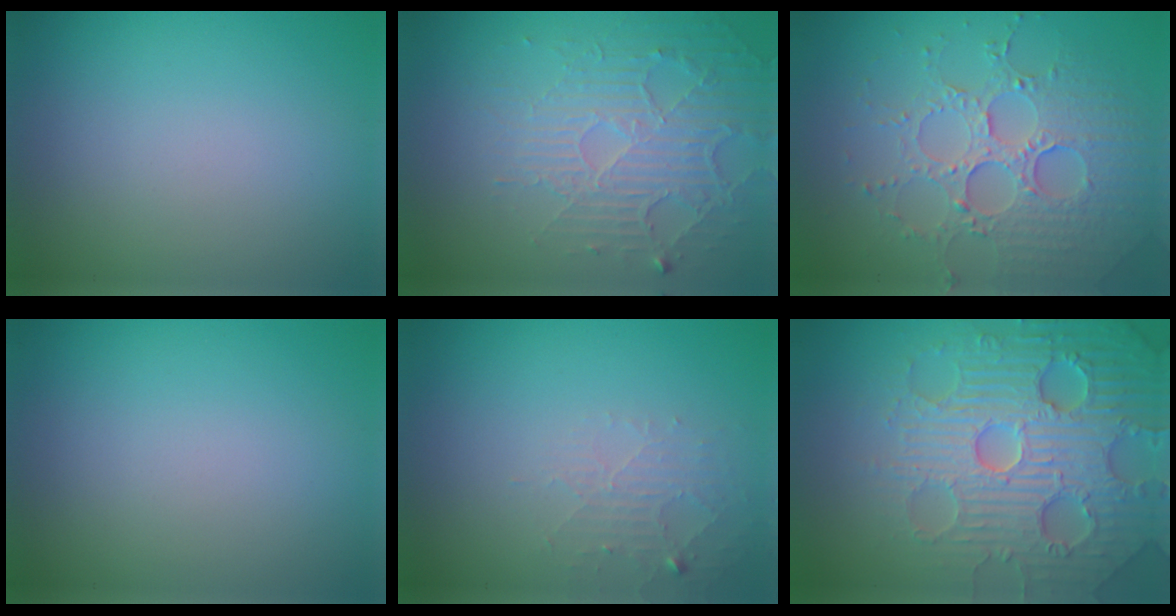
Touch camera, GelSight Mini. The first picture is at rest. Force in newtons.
{"total": 5.6, "press": 3.4, "slide": 4.4}
{"total": 5.1, "press": 4.6, "slide": 2.2}
{"total": 0.0}
{"total": 1.9, "press": 1.9, "slide": 0.3}
{"total": 8.0, "press": 7.8, "slide": 1.7}